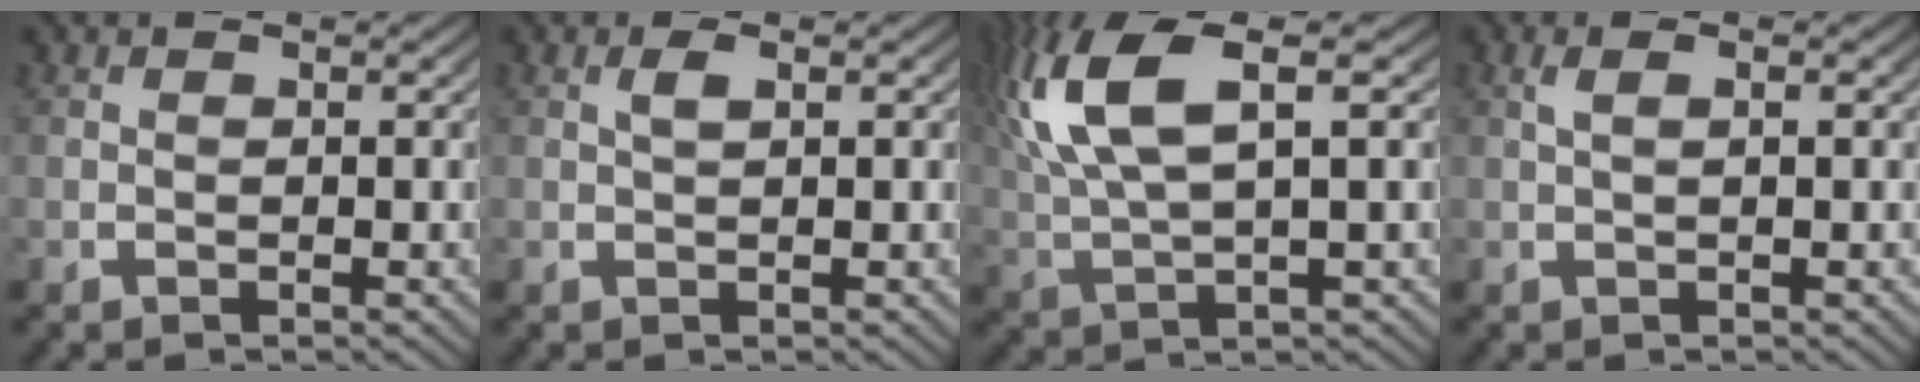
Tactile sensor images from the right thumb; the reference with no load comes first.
{"total": 0.9, "force": [0.4, 0.1, 0.8], "torque": [-0.019, 0.001, 0.013]}
{"total": 8.7, "force": [2.6, 4.2, 7.2], "torque": [-0.164, 0.001, 0.050]}
{"total": 1.4, "force": [0.5, 0.2, 1.3], "torque": [-0.031, 0.005, 0.011]}